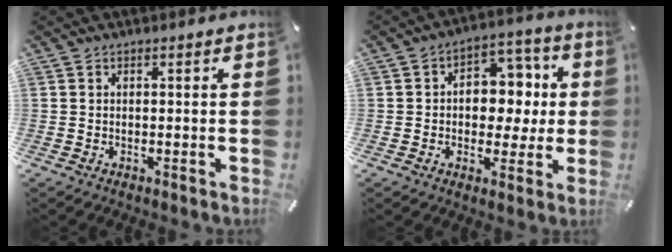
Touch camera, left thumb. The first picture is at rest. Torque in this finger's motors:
{"motor_torque": [1.74, 1.68, 0.72, -0.38, 0.07]}